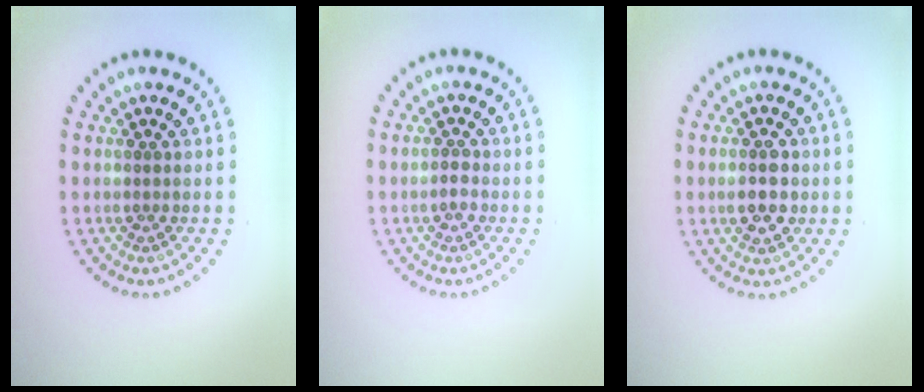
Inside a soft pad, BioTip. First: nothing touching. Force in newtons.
{"total": 1.1, "press": 1.0, "slide": 0.3}
{"total": 2.7, "press": 2.7, "slide": 0.1}